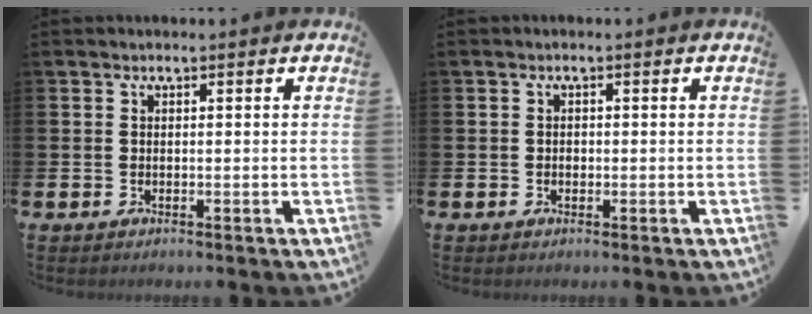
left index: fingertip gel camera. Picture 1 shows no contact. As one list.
[{"total": 0.7, "force": [-0.2, 0.6, 0.3], "torque": [-0.004, 0.003, -0.006]}]